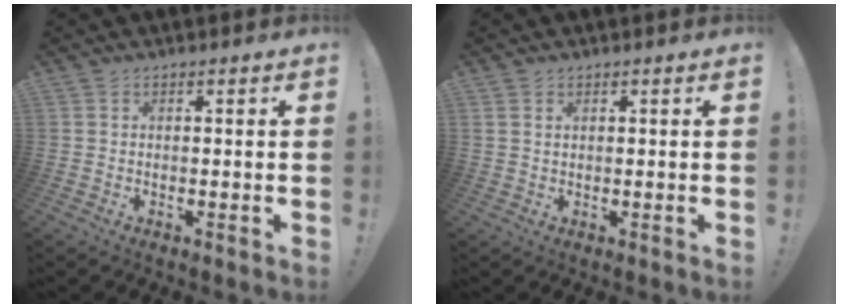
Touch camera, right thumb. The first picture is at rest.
{"total": 1.5, "force": [0.7, 1.1, 0.7], "torque": [-0.014, 0.003, 0.013]}